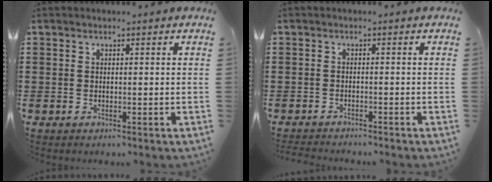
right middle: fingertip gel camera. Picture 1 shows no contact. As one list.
[{"total": 1.5, "force": [-1.5, 0.0, 0.1], "torque": [-0.006, 0.000, -0.032]}]